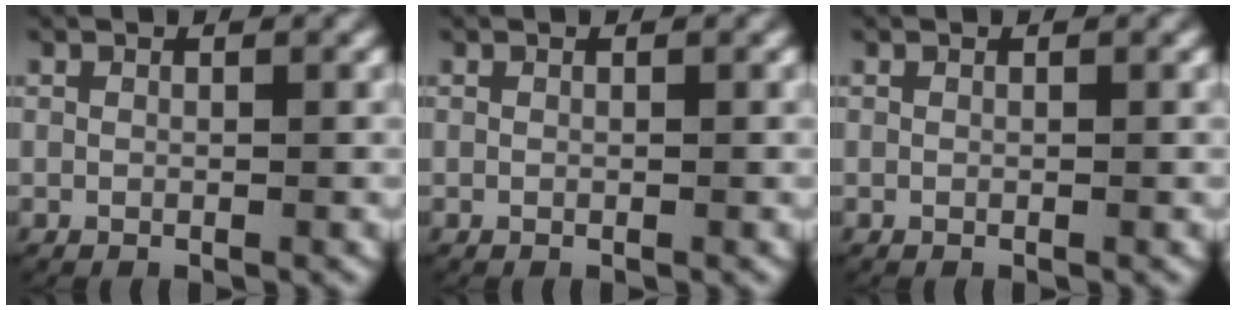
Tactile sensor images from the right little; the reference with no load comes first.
{"total": 0.0}
{"total": 0.0}